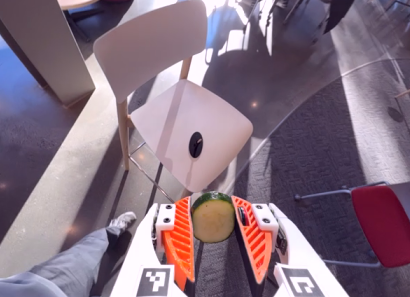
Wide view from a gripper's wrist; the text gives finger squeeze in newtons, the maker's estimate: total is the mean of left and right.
{"total": 10.7, "left": 10.7, "right": 10.6}